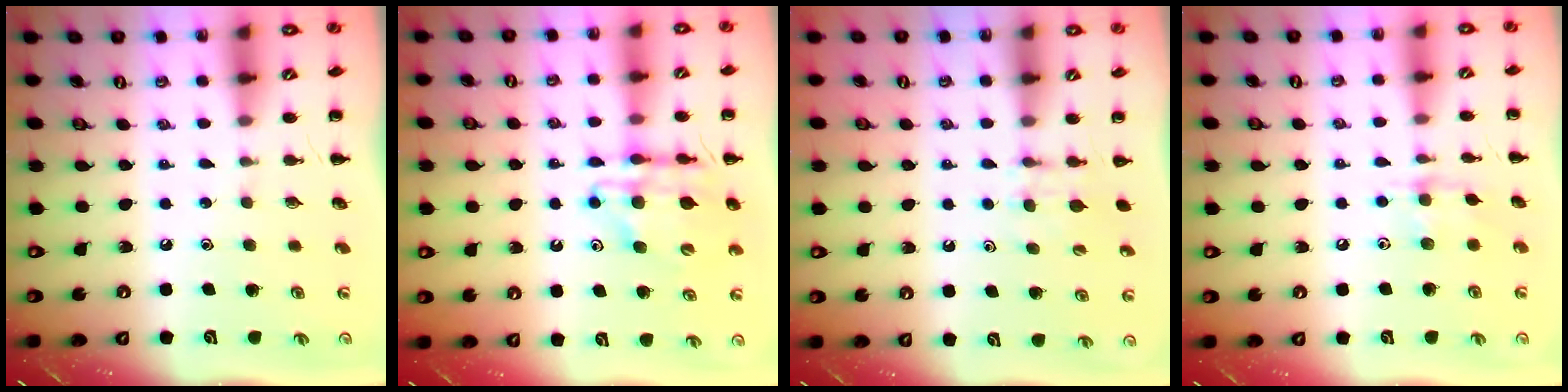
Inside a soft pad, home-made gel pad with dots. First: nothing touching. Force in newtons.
{"total": 12.9, "press": 12.3, "slide": 3.8}
{"total": 4.8, "press": 4.5, "slide": 1.5}
{"total": 7.2, "press": 7.2, "slide": 0.6}